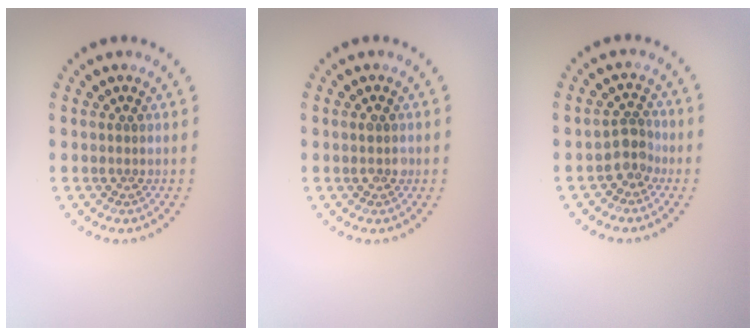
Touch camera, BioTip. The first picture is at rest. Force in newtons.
{"total": 1.1, "press": 1.1, "slide": 0.0}
{"total": 2.3, "press": 1.8, "slide": 1.4}